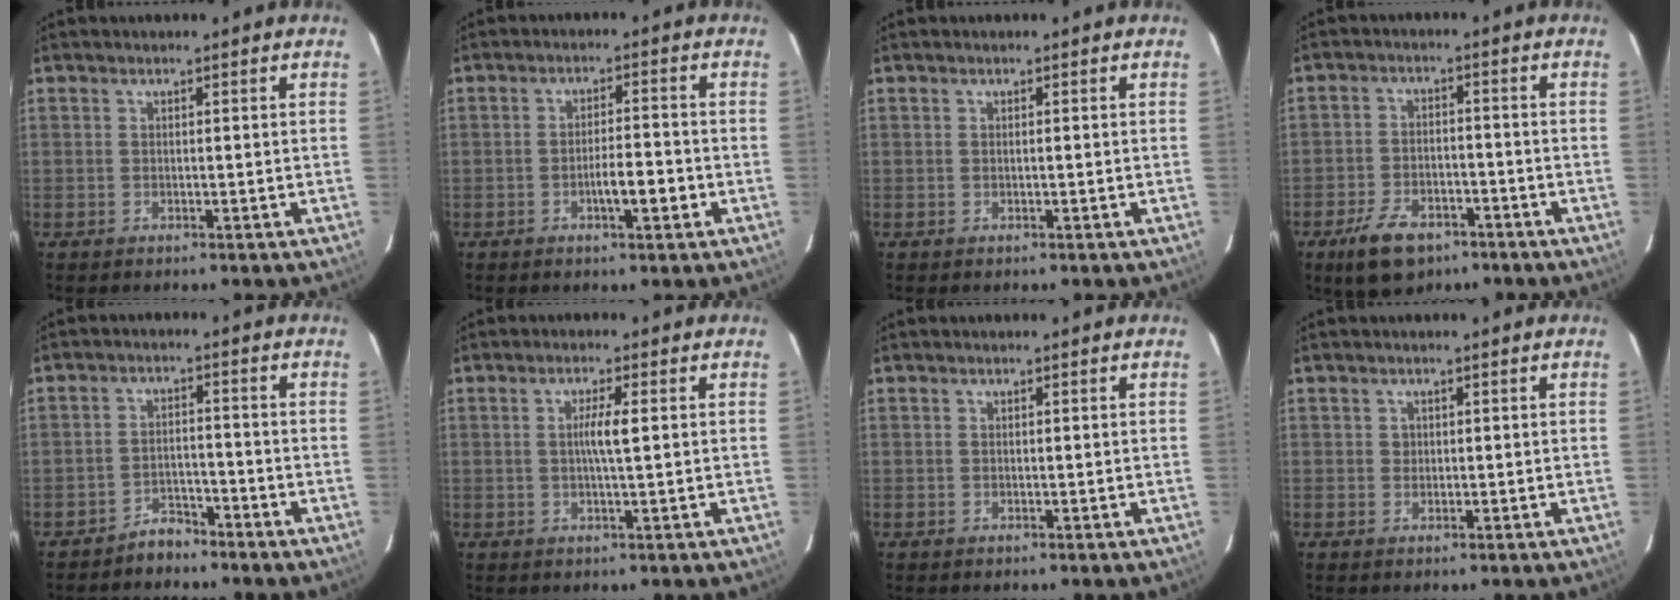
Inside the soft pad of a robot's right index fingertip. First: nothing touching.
{"total": 4.5, "force": [-1.7, 0.8, 4.0], "torque": [-0.065, 0.003, -0.027]}
{"total": 0.0}
{"total": 7.6, "force": [-4.9, 4.0, 4.4], "torque": [-0.090, -0.005, -0.077]}
{"total": 3.2, "force": [-2.9, 1.2, 0.2], "torque": [-0.003, 0.003, -0.048]}
{"total": 3.3, "force": [0.4, -0.1, 3.3], "torque": [-0.063, -0.002, 0.005]}
{"total": 0.0}
{"total": 0.9, "force": [0.2, 0.8, 0.2], "torque": [0.002, 0.001, 0.004]}